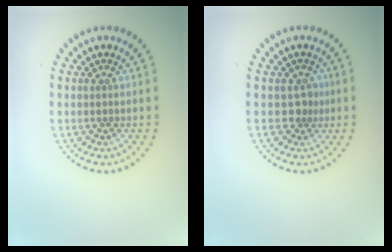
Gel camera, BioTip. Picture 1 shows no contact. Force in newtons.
{"total": 1.7, "press": 1.3, "slide": 1.1}